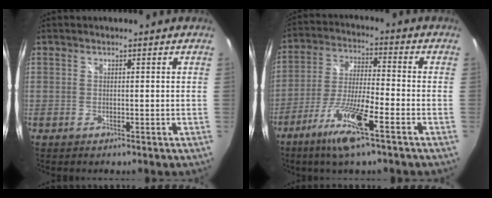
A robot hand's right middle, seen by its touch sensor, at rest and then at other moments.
{"total": 11.9, "force": [-6.9, 1.4, 9.6], "torque": [-0.207, -0.012, -0.134]}